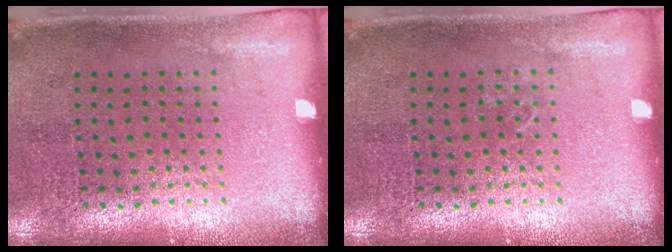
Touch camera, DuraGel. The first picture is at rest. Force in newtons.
{"total": 0.5, "press": 0.5, "slide": 0.0}